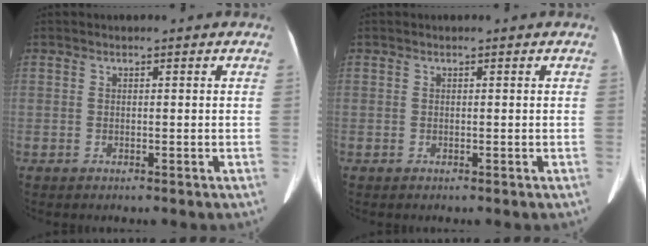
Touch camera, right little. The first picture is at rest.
{"total": 0.0}